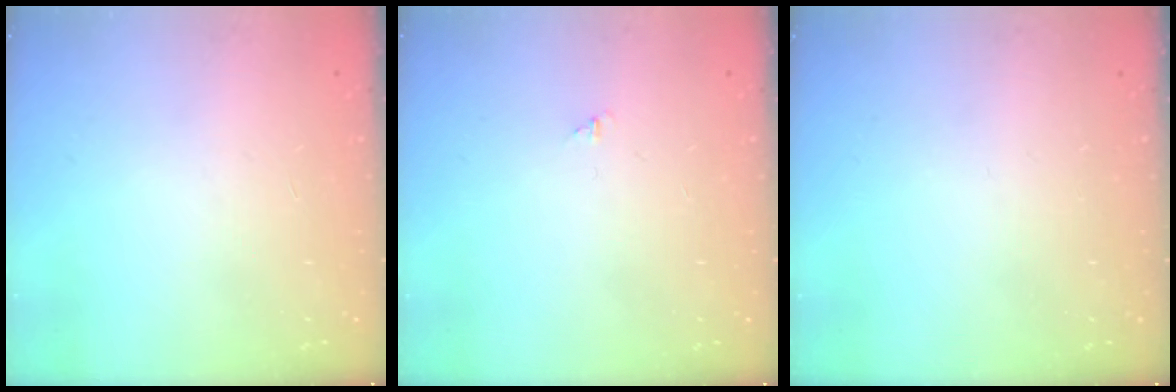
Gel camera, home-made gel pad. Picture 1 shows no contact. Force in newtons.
{"total": 0.7, "press": 0.7, "slide": 0.1}
{"total": 0.0}